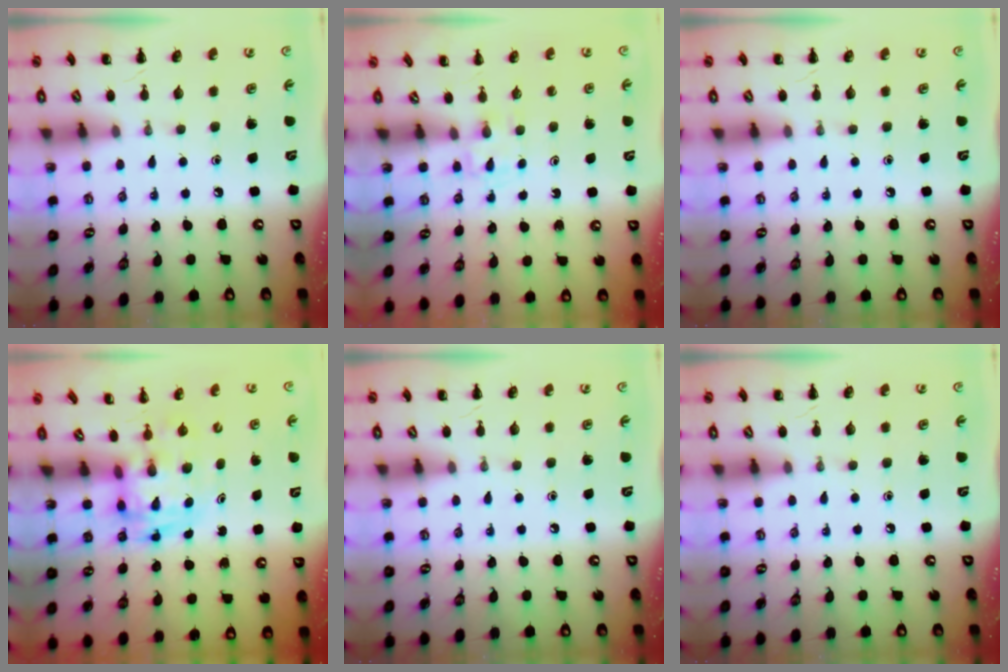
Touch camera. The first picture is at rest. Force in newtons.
{"total": 2.3, "press": 2.1, "slide": 0.8}
{"total": 0.0}
{"total": 3.4, "press": 3.4, "slide": 0.6}
{"total": 0.0}
{"total": 0.0}